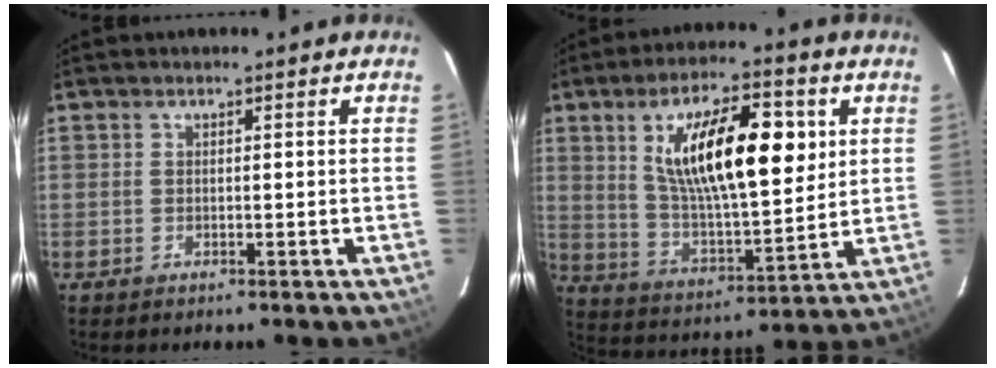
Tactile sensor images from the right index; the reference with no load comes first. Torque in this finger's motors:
{"motor_torque": [1.30, 0.83, 1.05, 0.21]}